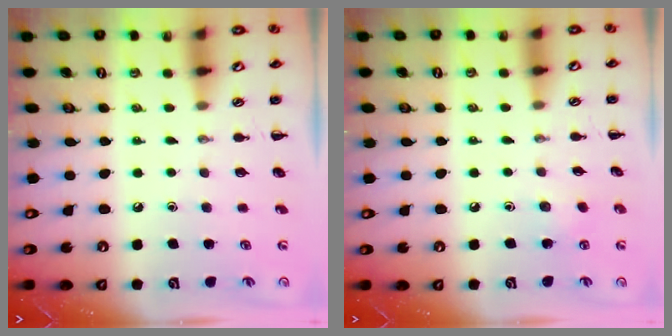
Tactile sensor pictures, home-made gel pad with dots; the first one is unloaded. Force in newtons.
{"total": 3.4, "press": 3.3, "slide": 1.0}